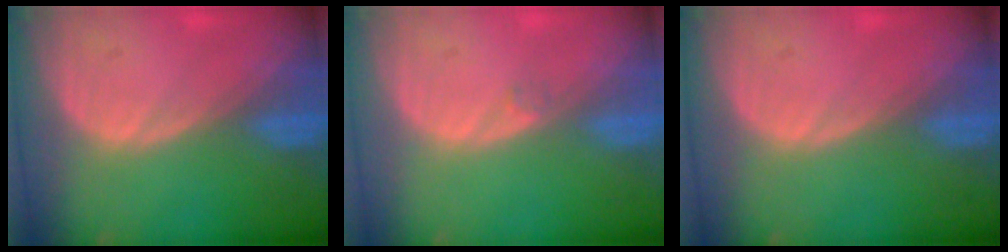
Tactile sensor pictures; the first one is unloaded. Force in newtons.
{"total": 0.5, "press": 0.5, "slide": 0.1}
{"total": 0.0}